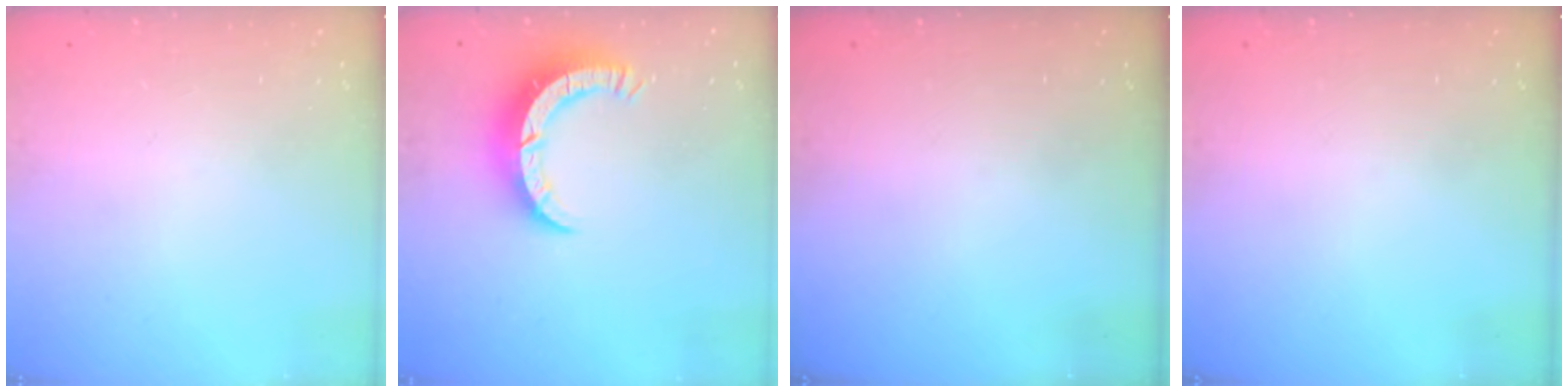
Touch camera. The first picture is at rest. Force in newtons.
{"total": 8.2, "press": 8.2, "slide": 0.9}
{"total": 0.0}
{"total": 0.0}